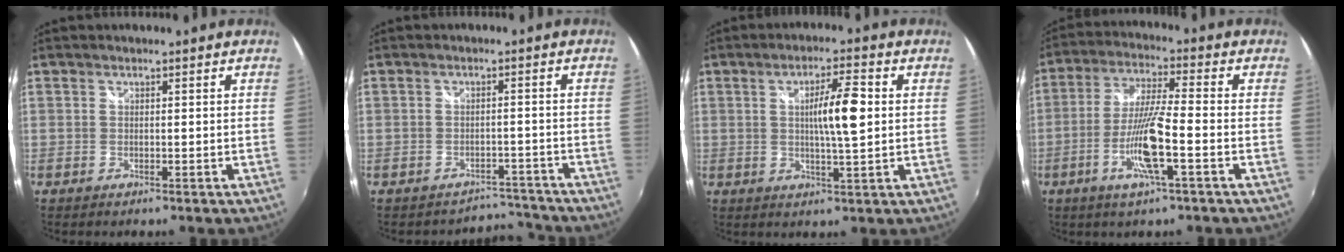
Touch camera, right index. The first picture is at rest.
{"total": 5.1, "force": [-4.8, 1.7, -0.9], "torque": [0.020, 0.016, -0.062]}
{"total": 7.5, "force": [1.0, 1.3, 7.3], "torque": [-0.117, 0.001, 0.016]}
{"total": 10.8, "force": [-3.9, 0.6, 10.0], "torque": [-0.203, -0.007, -0.076]}